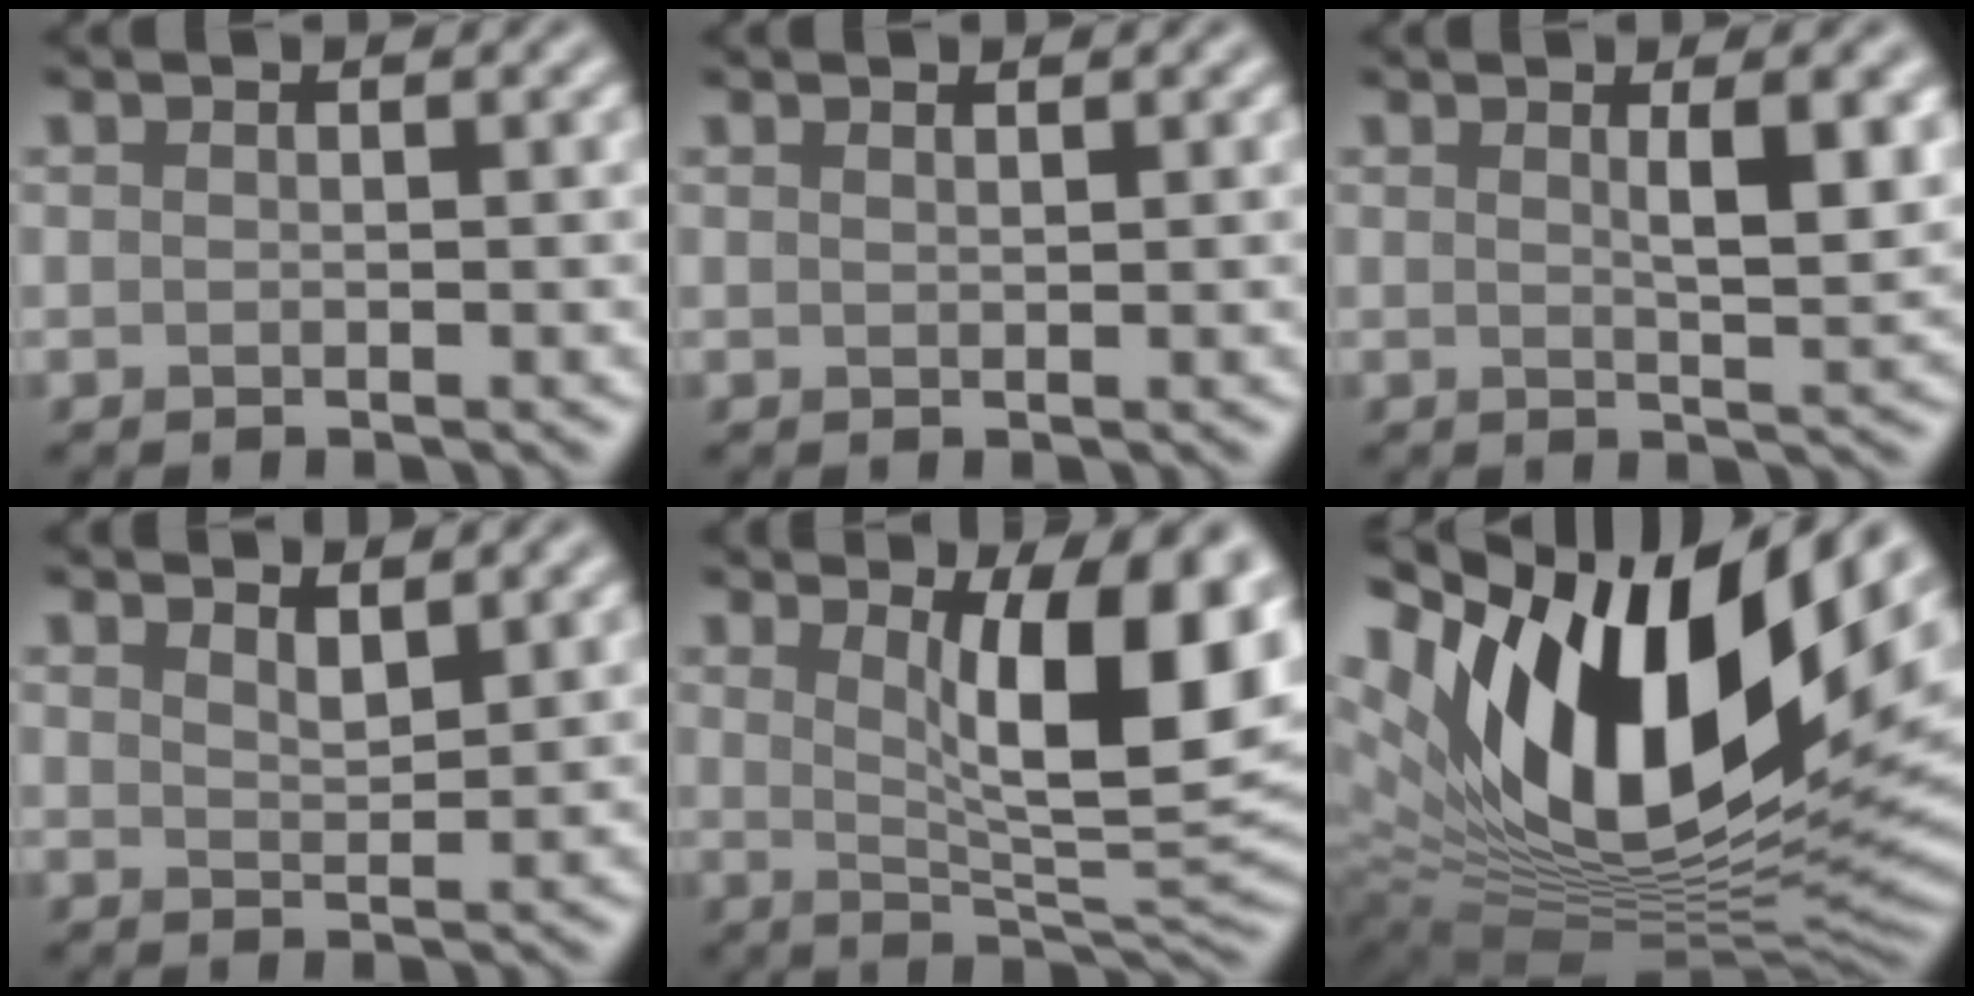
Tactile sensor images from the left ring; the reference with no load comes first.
{"total": 0.6, "force": [0.5, 0.0, 0.2], "torque": [0.000, 0.000, 0.011]}
{"total": 3.8, "force": [1.3, 0.9, 3.4], "torque": [-0.046, -0.003, 0.021]}
{"total": 2.0, "force": [1.8, 0.4, 0.8], "torque": [-0.013, -0.001, 0.031]}
{"total": 11.3, "force": [3.5, 3.3, 10.2], "torque": [-0.134, -0.006, 0.056]}
{"total": 18.5, "force": [6.2, 9.3, 14.7], "torque": [-0.283, 0.007, 0.109]}